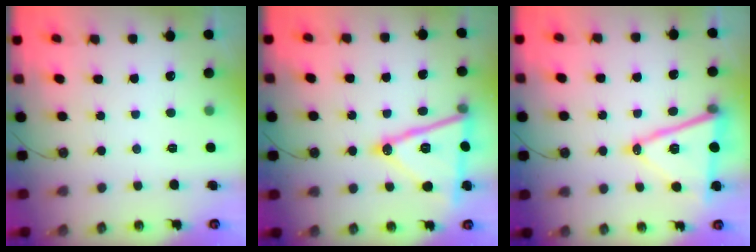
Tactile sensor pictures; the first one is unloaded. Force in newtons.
{"total": 19.0, "press": 18.7, "slide": 3.5}
{"total": 15.6, "press": 15.2, "slide": 3.8}